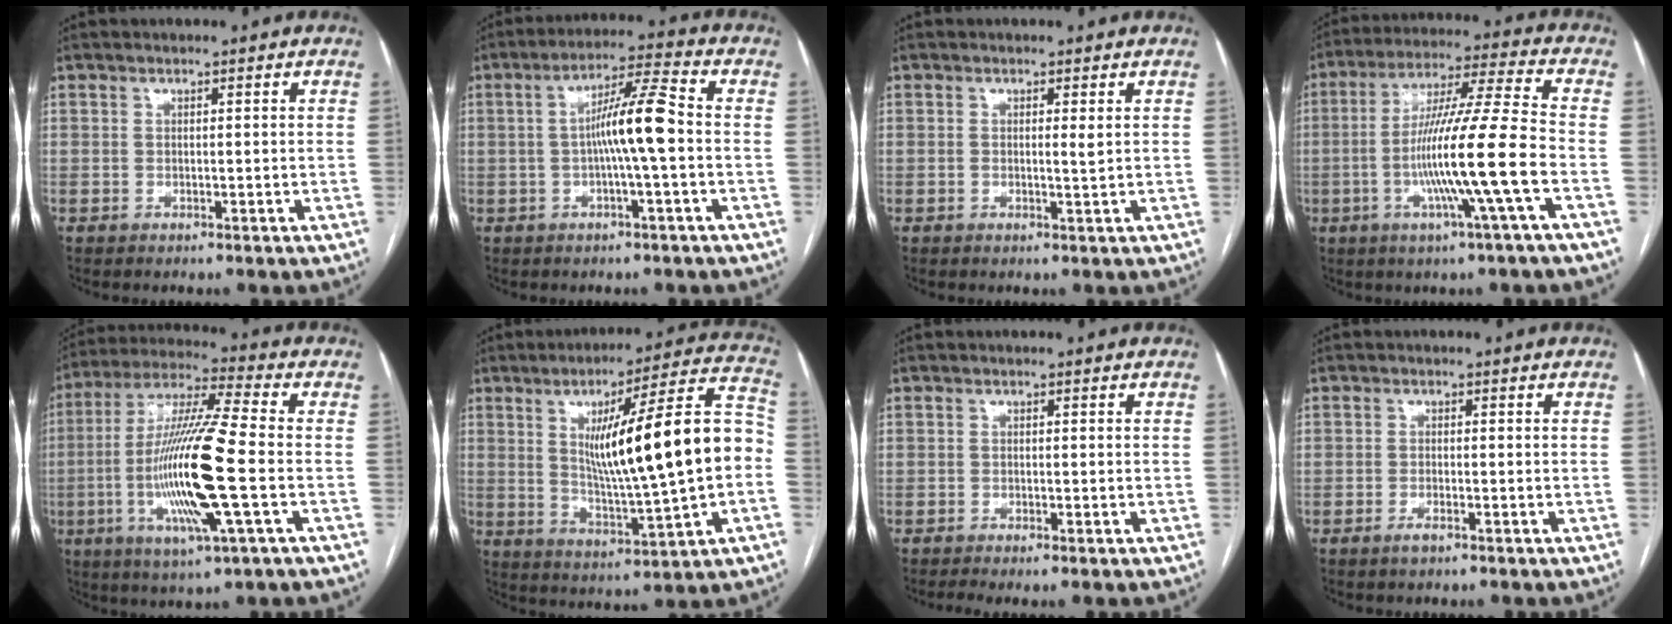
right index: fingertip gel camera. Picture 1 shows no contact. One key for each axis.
{"total": 8.5, "fx": -0.7, "fy": -0.1, "fz": 8.5, "tx": -0.151, "ty": 0.017, "tz": -0.016}
{"total": 1.2, "fx": 0.3, "fy": 0.0, "fz": 1.2, "tx": -0.021, "ty": -0.002, "tz": 0.004}
{"total": 15.1, "fx": -3.9, "fy": -1.6, "fz": 14.5, "tx": -0.262, "ty": -0.003, "tz": -0.078}
{"total": 18.1, "fx": -3.5, "fy": 0.6, "fz": 17.7, "tx": -0.360, "ty": -0.012, "tz": -0.071}
{"total": 20.8, "fx": 0.8, "fy": 1.4, "fz": 20.7, "tx": -0.314, "ty": 0.021, "tz": 0.012}
{"total": 1.7, "fx": -0.9, "fy": 0.1, "fz": 1.4, "tx": -0.032, "ty": -0.006, "tz": -0.018}
{"total": 1.4, "fx": -1.0, "fy": 0.3, "fz": 1.0, "tx": -0.021, "ty": 0.000, "tz": -0.017}